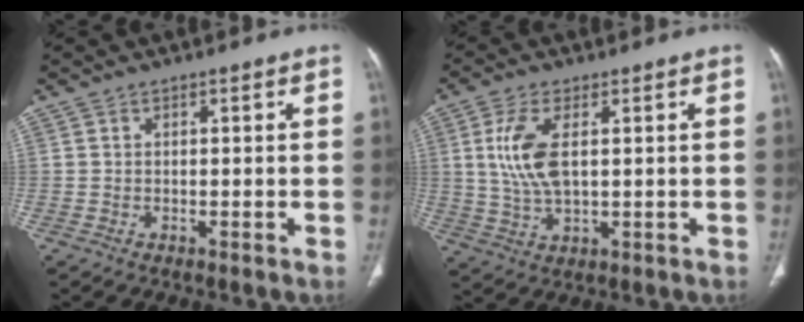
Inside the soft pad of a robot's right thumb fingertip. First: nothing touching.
{"total": 8.9, "force": [1.8, 4.2, 7.7], "torque": [-0.171, -0.006, 0.040]}